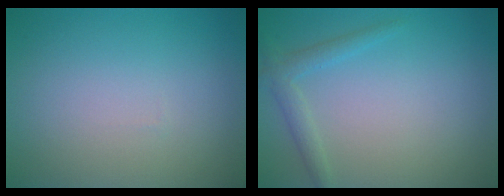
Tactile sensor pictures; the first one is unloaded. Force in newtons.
{"total": 1.8, "press": 1.7, "slide": 0.1}